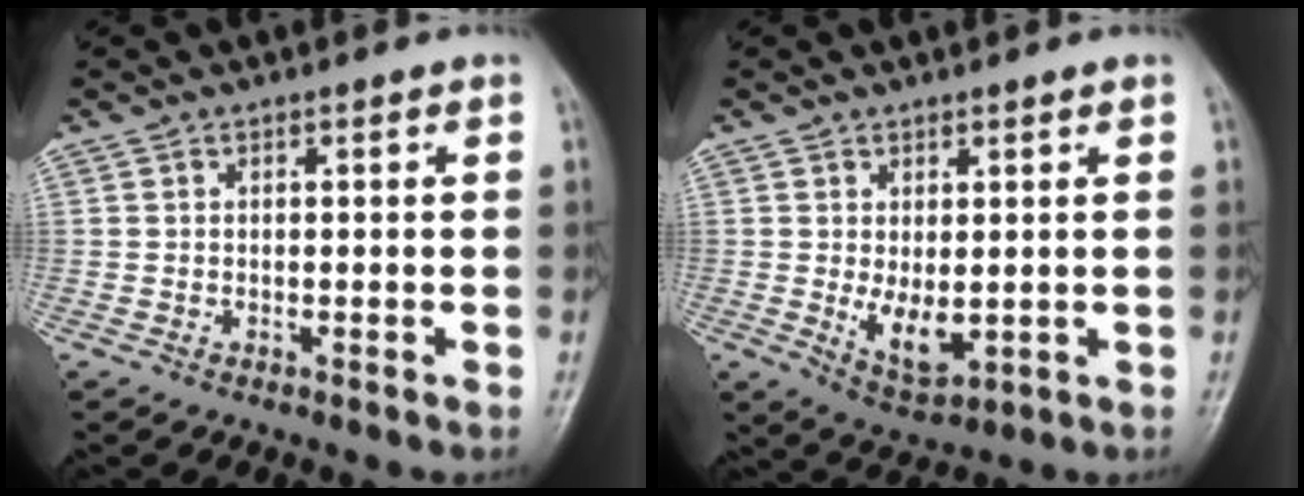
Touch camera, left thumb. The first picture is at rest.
{"total": 6.3, "force": [0.1, 3.1, 5.5], "torque": [-0.080, -0.016, 0.017]}